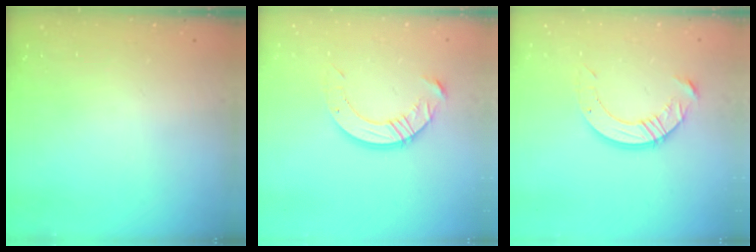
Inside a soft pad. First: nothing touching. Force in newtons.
{"total": 10.5, "press": 10.4, "slide": 0.9}
{"total": 10.5, "press": 10.4, "slide": 0.9}